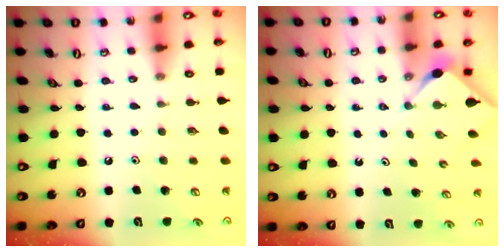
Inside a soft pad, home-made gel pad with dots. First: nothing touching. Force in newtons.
{"total": 2.8, "press": 2.8, "slide": 0.5}